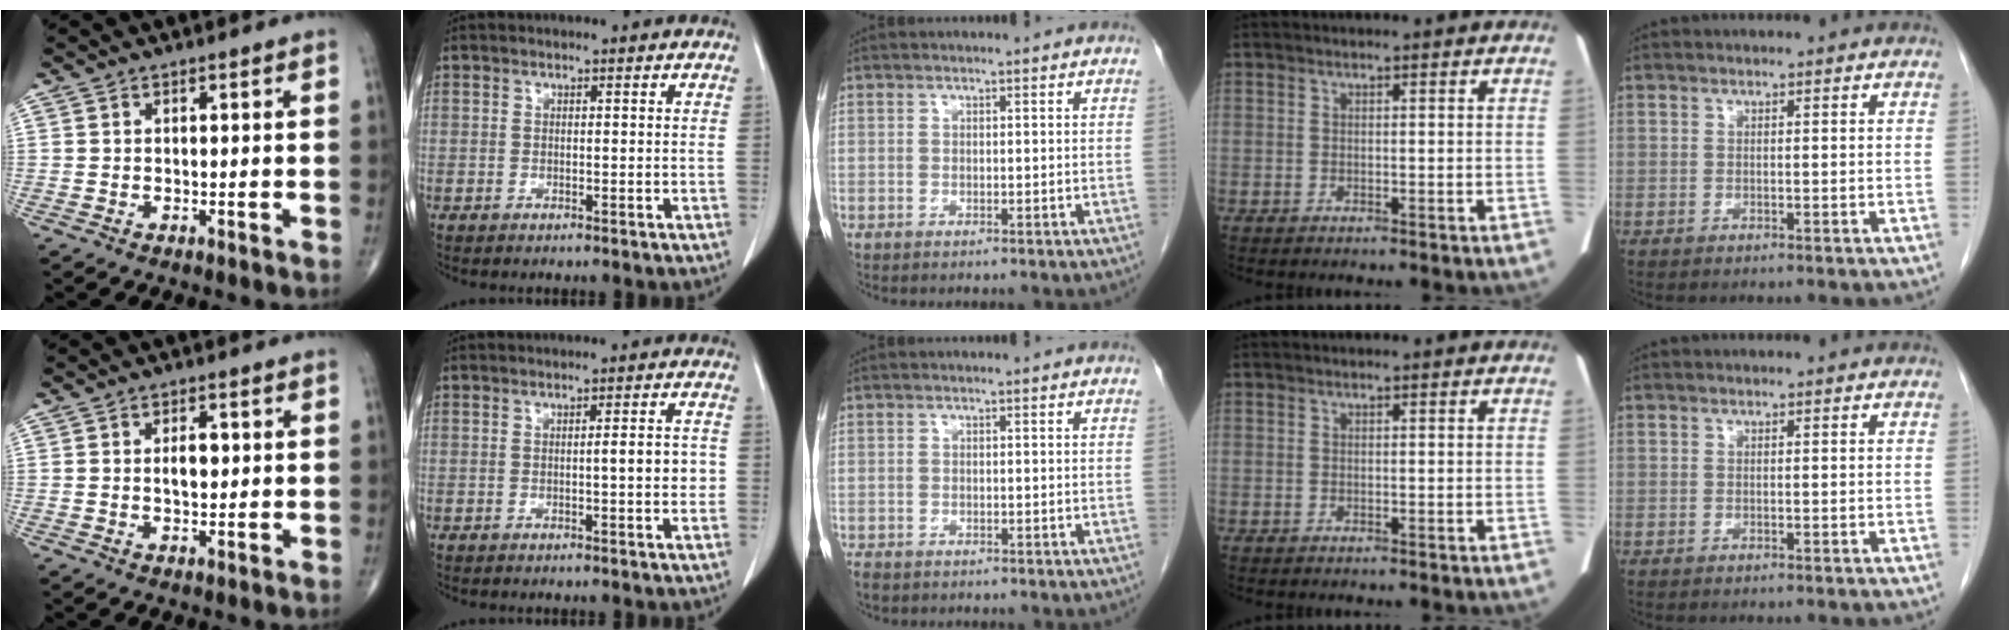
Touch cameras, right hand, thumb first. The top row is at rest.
{"thumb": {"total": 3.4, "force": [0.4, 1.8, 2.9], "torque": [-0.041, -0.001, 0.006]}, "index": {"total": 3.4, "force": [-0.2, 0.6, 3.3], "torque": [-0.044, 0.005, -0.003]}, "middle": {"total": 2.3, "force": [-1.9, 1.1, 0.9], "torque": [-0.023, -0.007, -0.028]}}